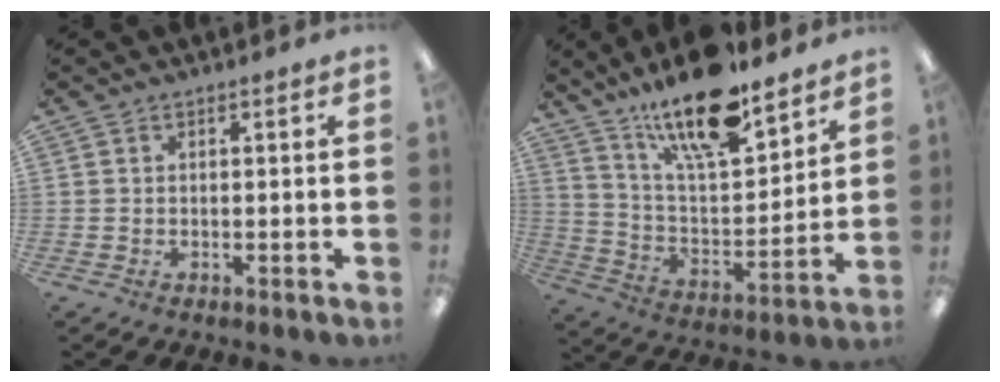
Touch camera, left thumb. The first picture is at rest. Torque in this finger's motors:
{"motor_torque": [1.17, -0.31, 1.44, -1.33, 0.35]}